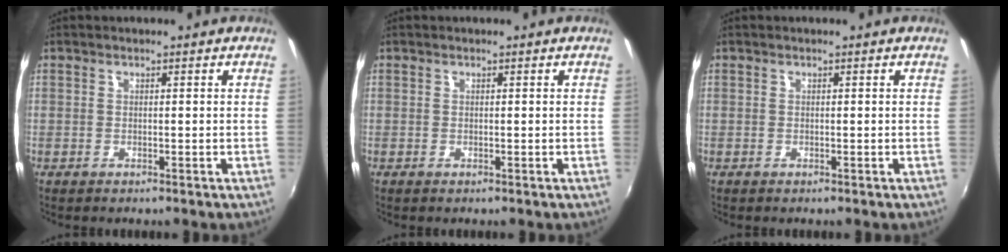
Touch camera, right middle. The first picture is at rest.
{"total": 0.0}
{"total": 0.0}